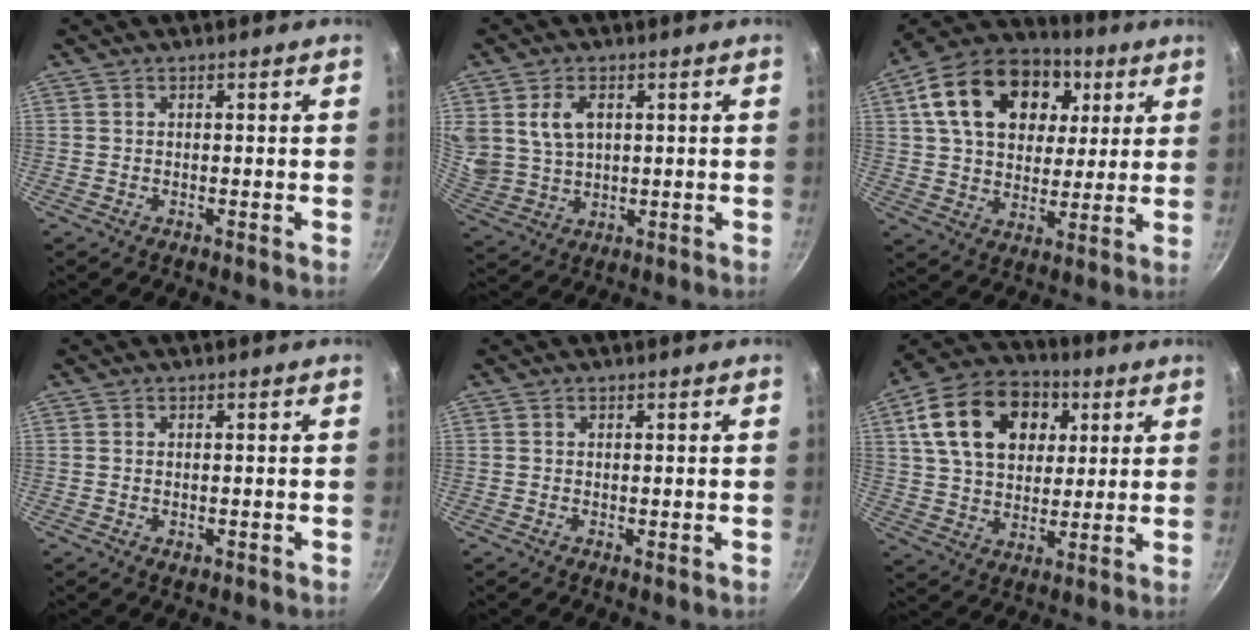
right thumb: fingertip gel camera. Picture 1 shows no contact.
{"total": 8.5, "force": [2.8, 5.9, 5.4], "torque": [-0.090, -0.013, 0.063]}
{"total": 21.9, "force": [7.3, 15.4, 13.7], "torque": [-0.220, 0.007, 0.114]}
{"total": 1.5, "force": [-0.3, 0.9, 1.2], "torque": [-0.017, -0.002, -0.004]}
{"total": 0.5, "force": [0.1, 0.2, 0.5], "torque": [-0.005, -0.003, -0.001]}
{"total": 19.5, "force": [6.2, 13.8, 12.3], "torque": [-0.190, 0.006, 0.097]}